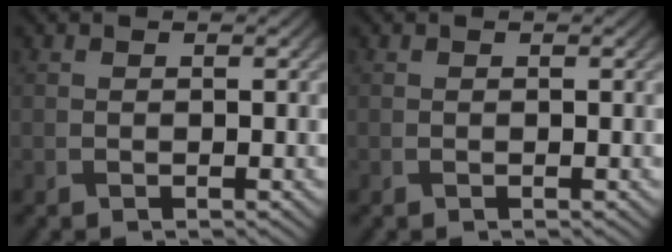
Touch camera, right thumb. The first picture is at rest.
{"total": 0.0}